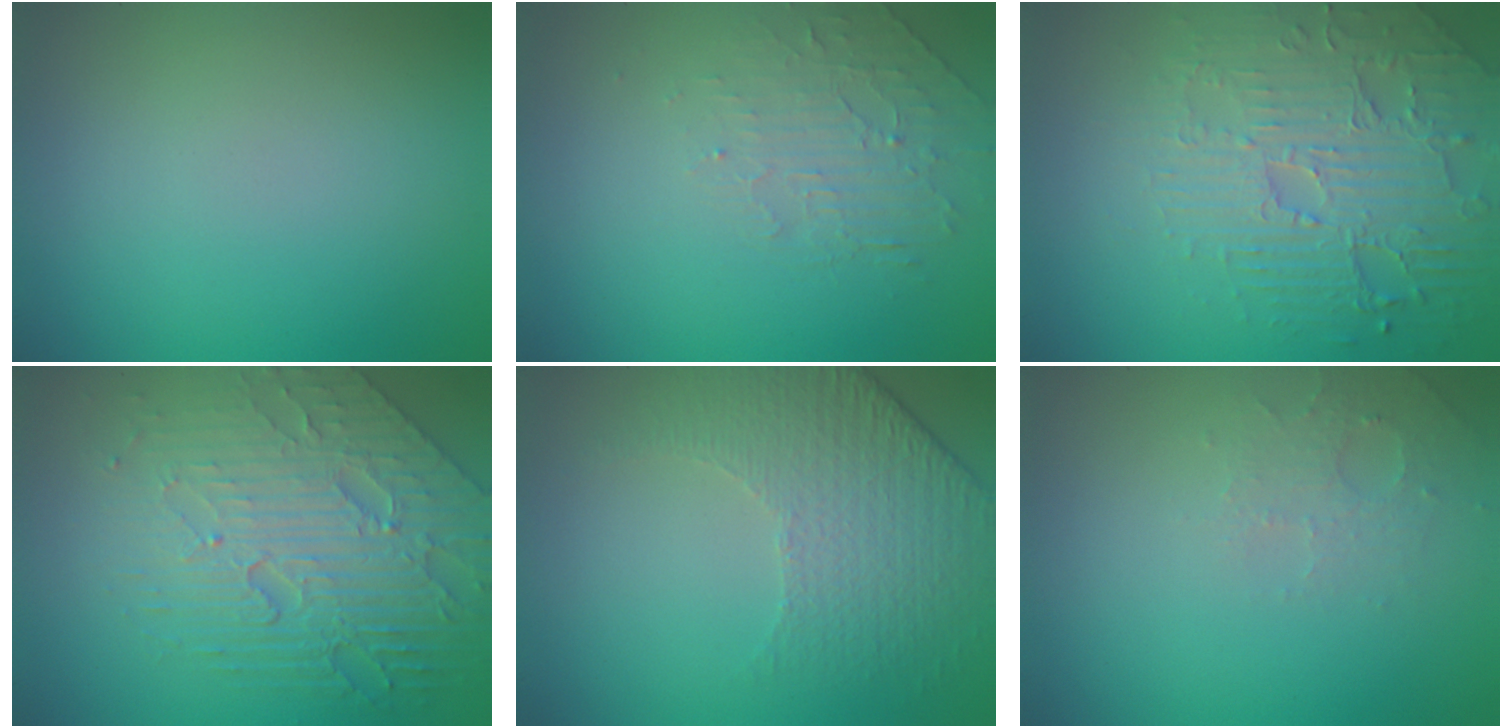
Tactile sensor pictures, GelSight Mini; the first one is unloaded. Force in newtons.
{"total": 2.0, "press": 0.9, "slide": 1.8}
{"total": 4.3, "press": 4.1, "slide": 1.4}
{"total": 7.9, "press": 5.8, "slide": 5.3}
{"total": 4.8, "press": 3.2, "slide": 3.5}
{"total": 1.8, "press": 1.7, "slide": 0.4}